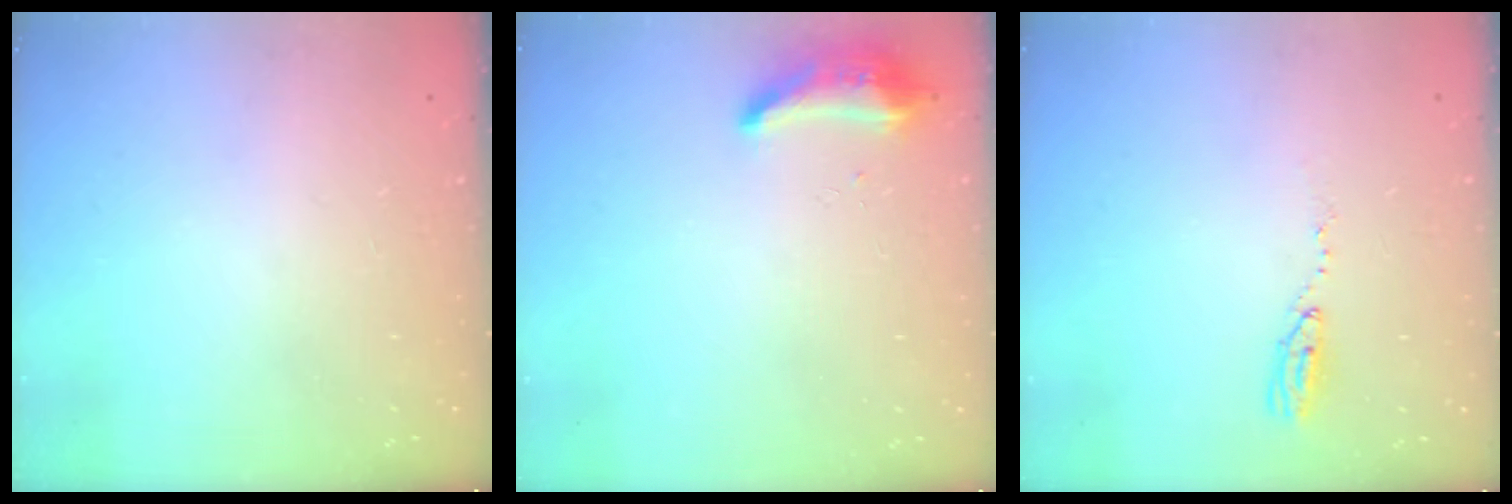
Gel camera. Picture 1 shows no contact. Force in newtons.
{"total": 9.6, "press": 9.6, "slide": 0.5}
{"total": 4.3, "press": 4.3, "slide": 0.4}